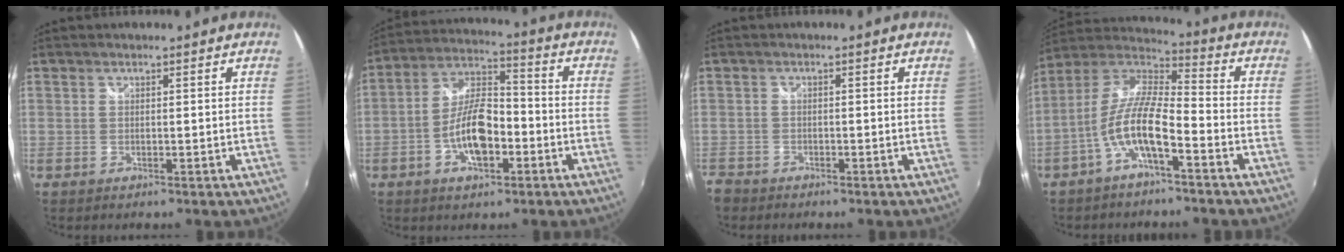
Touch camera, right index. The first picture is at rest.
{"total": 11.5, "force": [-4.0, 5.2, 9.4], "torque": [-0.190, 0.014, -0.068]}
{"total": 3.3, "force": [-2.6, 2.2, 0.2], "torque": [-0.018, -0.001, -0.054]}
{"total": 10.8, "force": [-4.9, 2.8, 9.2], "torque": [-0.195, 0.007, -0.093]}